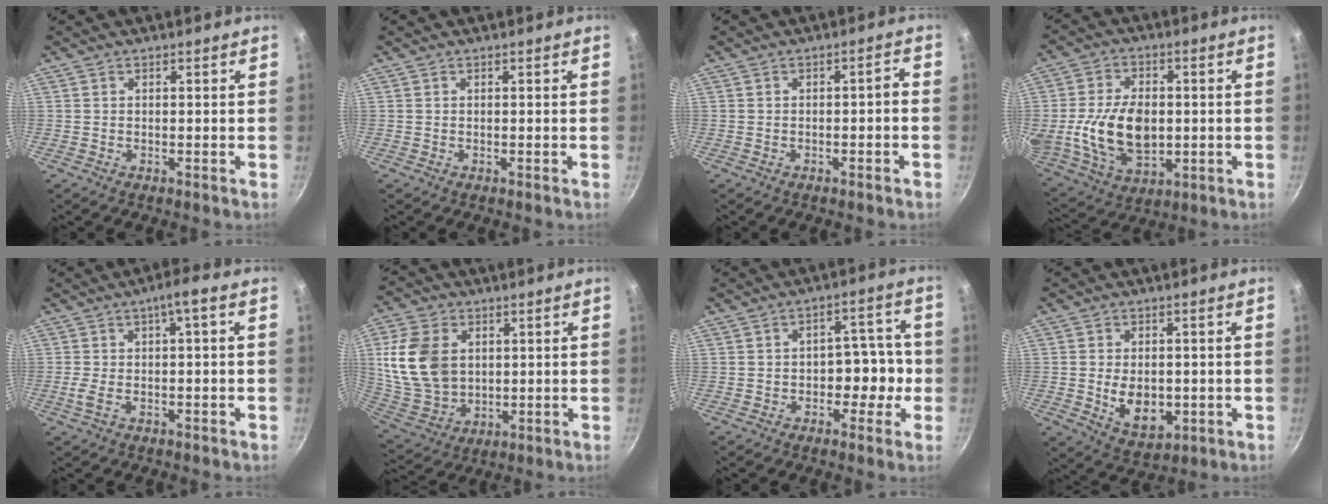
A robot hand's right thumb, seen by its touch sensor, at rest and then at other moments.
{"total": 0.0}
{"total": 2.3, "force": [-1.2, 0.7, 1.8], "torque": [-0.029, 0.022, -0.009]}
{"total": 15.9, "force": [-0.5, 10.4, 12.0], "torque": [-0.205, -0.003, 0.001]}
{"total": 5.5, "force": [-0.2, 1.0, 5.4], "torque": [-0.101, 0.022, 0.002]}
{"total": 15.8, "force": [3.0, 11.6, 10.3], "torque": [-0.190, -0.010, 0.075]}
{"total": 7.4, "force": [-1.9, 5.2, 4.9], "torque": [-0.006, 0.040, -0.027]}
{"total": 8.9, "force": [-1.1, 6.1, 6.5], "torque": [-0.083, -0.006, -0.005]}